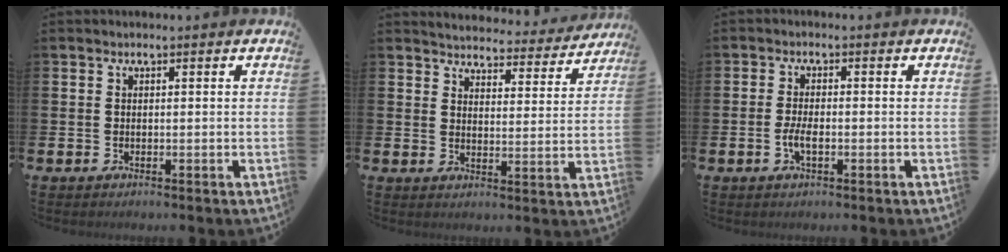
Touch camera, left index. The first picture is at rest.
{"total": 4.3, "force": [4.3, 0.6, 0.0], "torque": [-0.004, -0.041, 0.069]}
{"total": 2.5, "force": [-0.8, 0.9, 2.2], "torque": [-0.034, -0.001, -0.016]}